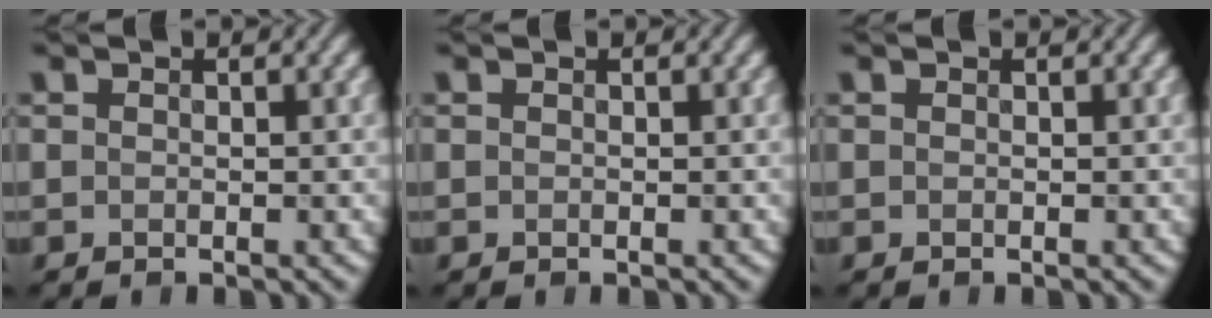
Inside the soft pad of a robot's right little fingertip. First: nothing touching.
{"total": 0.0}
{"total": 0.0}